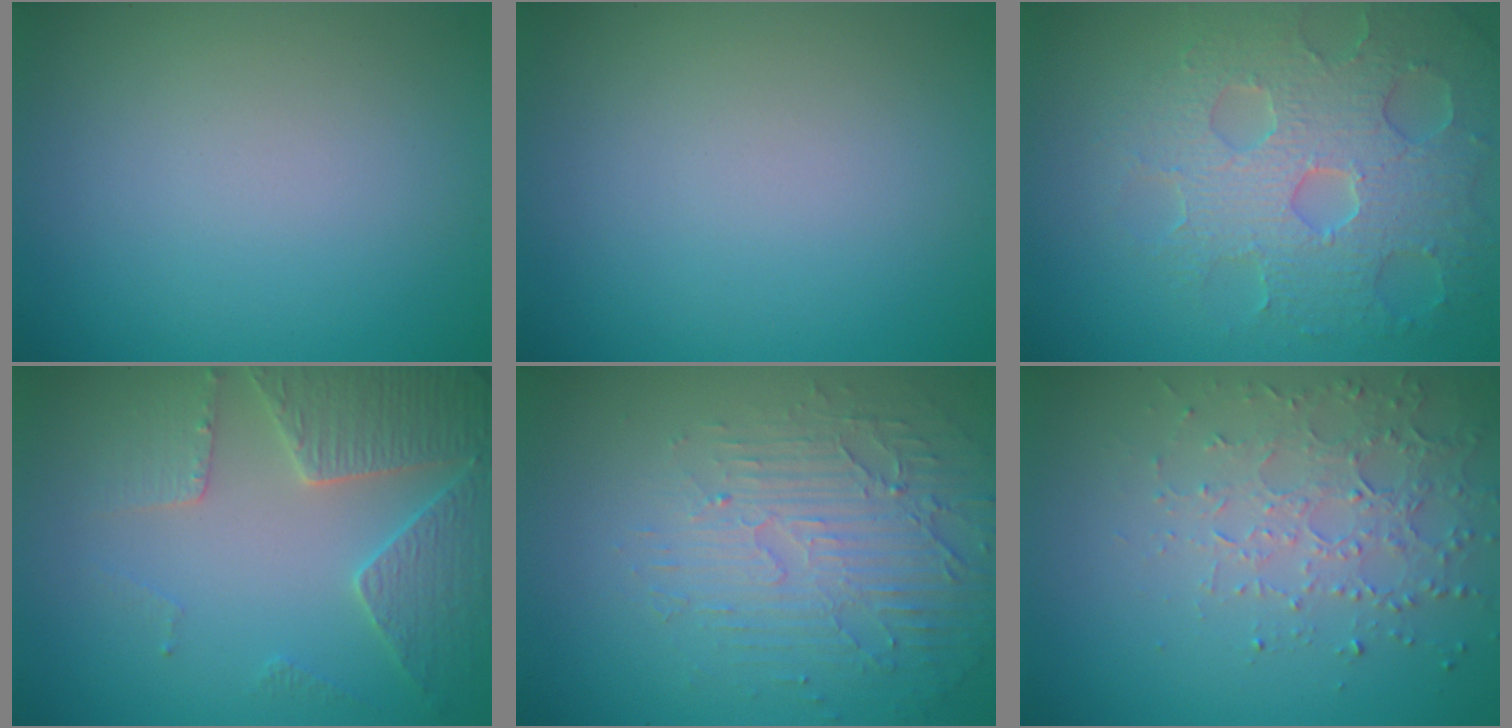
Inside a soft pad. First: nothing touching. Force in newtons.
{"total": 0.0}
{"total": 6.9, "press": 5.5, "slide": 4.2}
{"total": 4.3, "press": 4.3, "slide": 0.6}
{"total": 5.4, "press": 3.4, "slide": 4.3}
{"total": 3.6, "press": 3.3, "slide": 1.4}